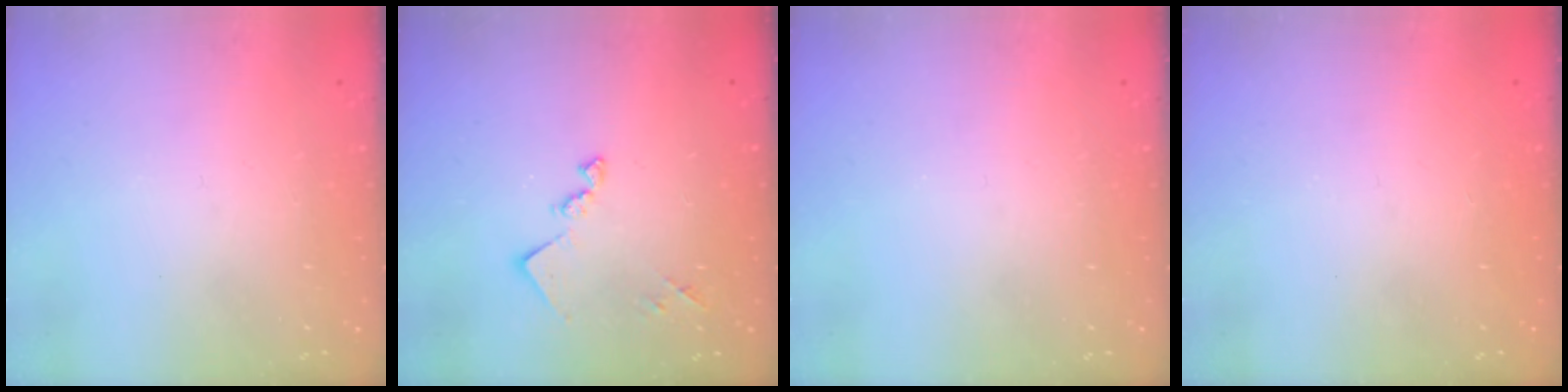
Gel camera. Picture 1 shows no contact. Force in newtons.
{"total": 11.0, "press": 11.0, "slide": 0.5}
{"total": 0.0}
{"total": 1.3, "press": 1.0, "slide": 0.7}